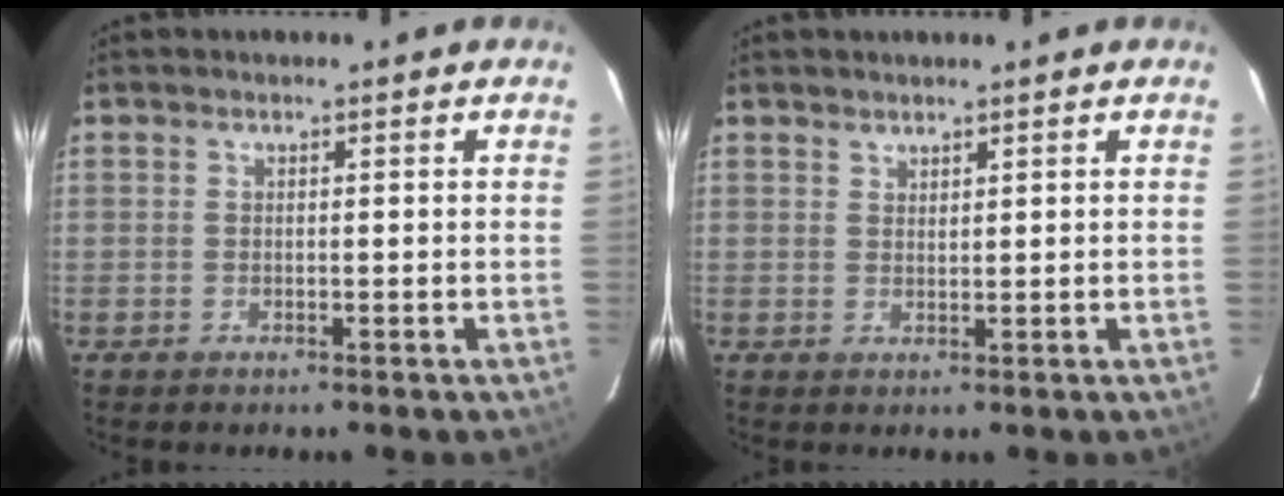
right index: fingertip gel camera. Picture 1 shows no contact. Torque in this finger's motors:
{"motor_torque": [0.01, 0.15, -0.09, 0.01]}